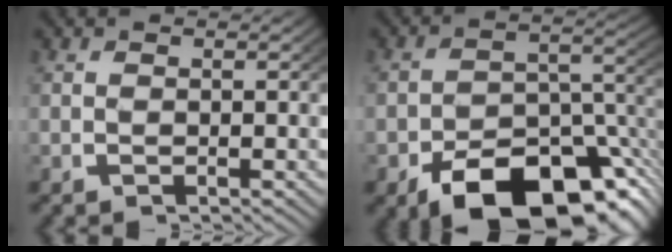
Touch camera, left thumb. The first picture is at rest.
{"total": 12.7, "force": [-7.1, 6.5, 8.2], "torque": [-0.117, -0.032, -0.086]}